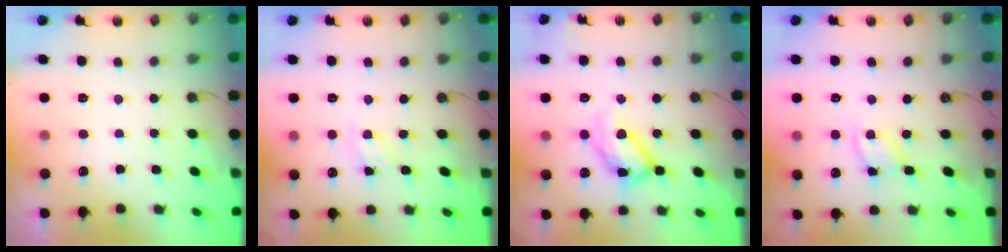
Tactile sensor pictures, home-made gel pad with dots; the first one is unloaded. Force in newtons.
{"total": 4.8, "press": 4.8, "slide": 0.5}
{"total": 15.8, "press": 15.7, "slide": 2.2}
{"total": 4.8, "press": 4.8, "slide": 0.3}